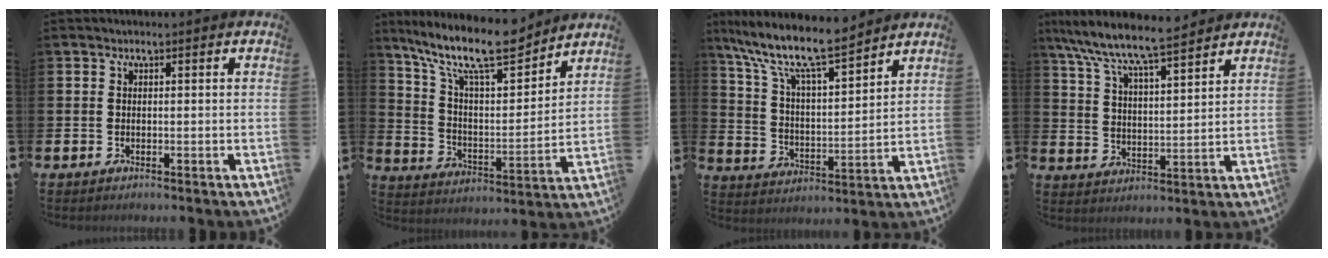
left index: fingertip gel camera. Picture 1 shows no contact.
{"total": 13.3, "force": [11.1, 3.0, 6.7], "torque": [-0.151, -0.065, 0.192]}
{"total": 10.2, "force": [9.1, 1.7, 4.5], "torque": [-0.122, -0.059, 0.154]}
{"total": 8.4, "force": [7.9, 0.6, 2.8], "torque": [-0.092, -0.052, 0.138]}